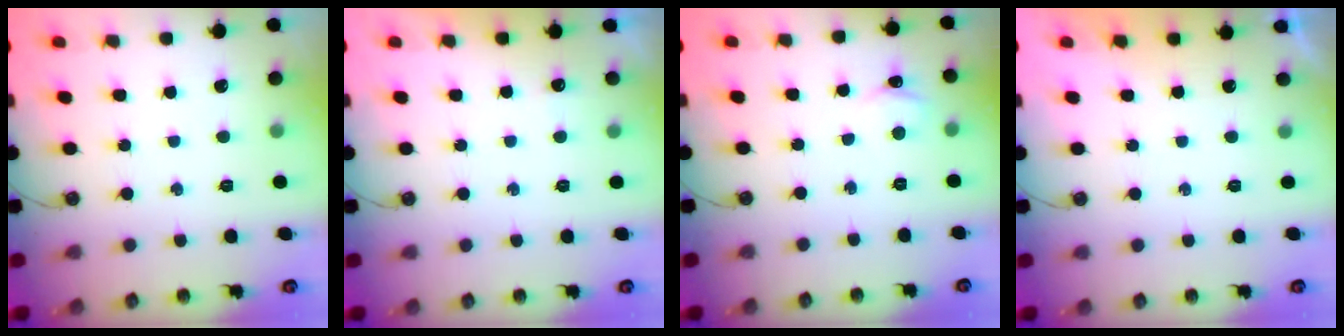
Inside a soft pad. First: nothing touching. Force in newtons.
{"total": 2.9, "press": 2.8, "slide": 0.7}
{"total": 3.6, "press": 3.5, "slide": 0.5}
{"total": 0.0}